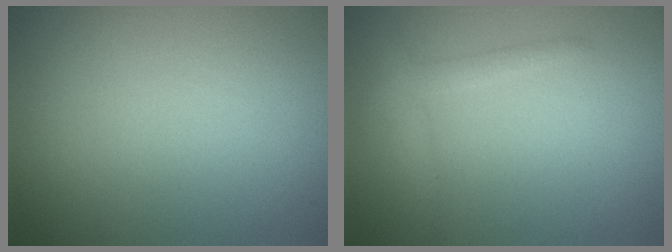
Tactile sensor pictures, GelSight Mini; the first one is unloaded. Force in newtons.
{"total": 1.6, "press": 1.6, "slide": 0.0}